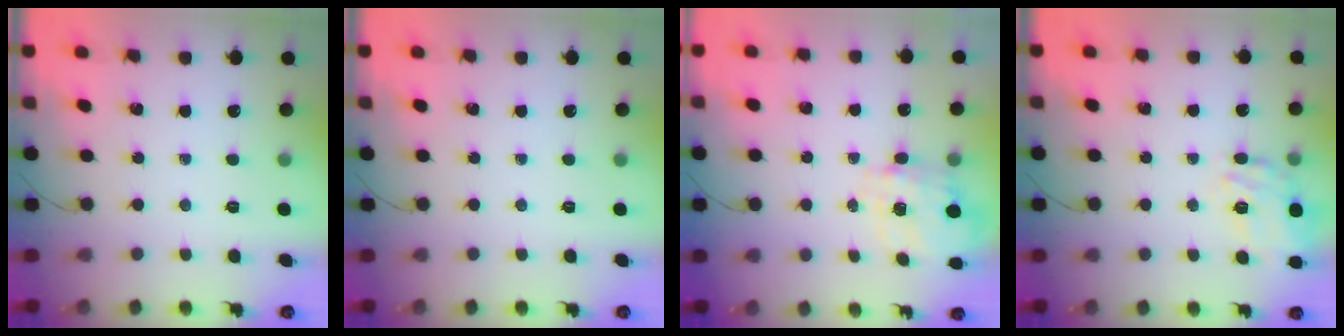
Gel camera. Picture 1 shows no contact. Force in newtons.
{"total": 0.0}
{"total": 3.5, "press": 3.4, "slide": 0.9}
{"total": 17.0, "press": 16.8, "slide": 2.4}